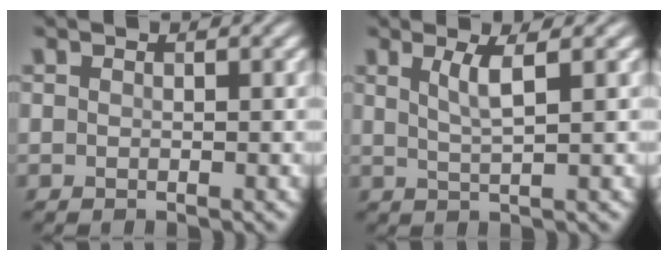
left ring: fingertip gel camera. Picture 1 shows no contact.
{"total": 2.6, "force": [1.0, 0.5, 2.3], "torque": [-0.040, -0.001, 0.019]}